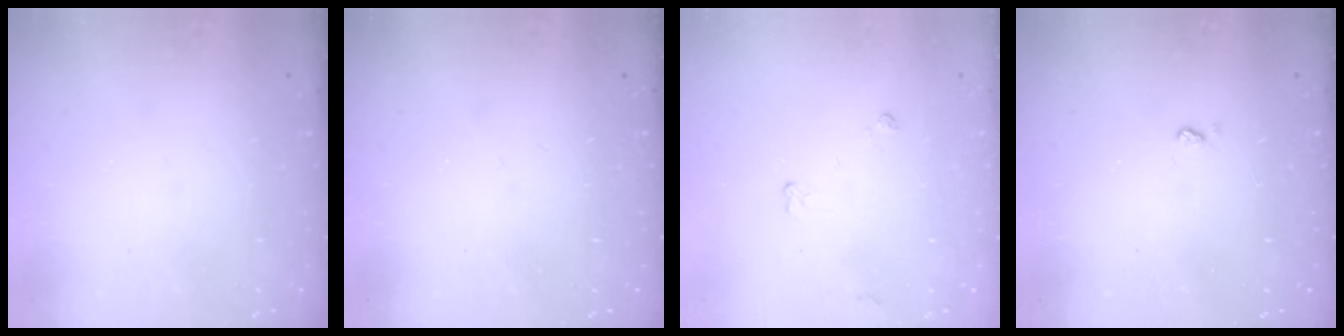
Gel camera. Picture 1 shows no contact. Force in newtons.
{"total": 0.0}
{"total": 3.7, "press": 3.7, "slide": 0.6}
{"total": 2.5, "press": 2.5, "slide": 0.5}